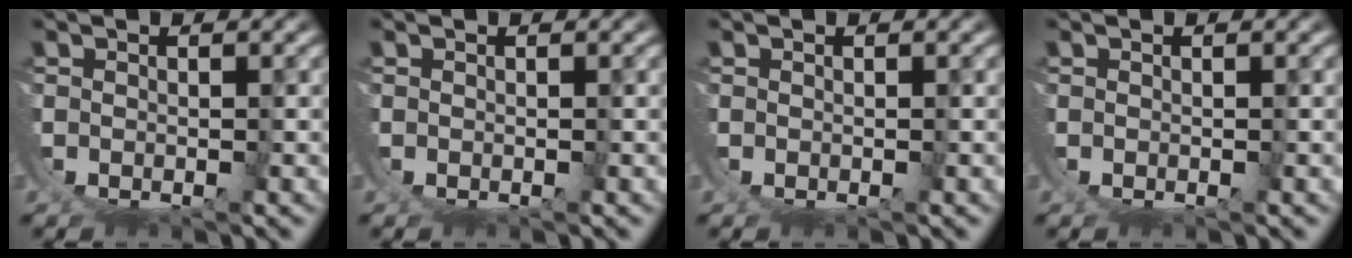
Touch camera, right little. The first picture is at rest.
{"total": 0.0}
{"total": 0.0}
{"total": 0.0}